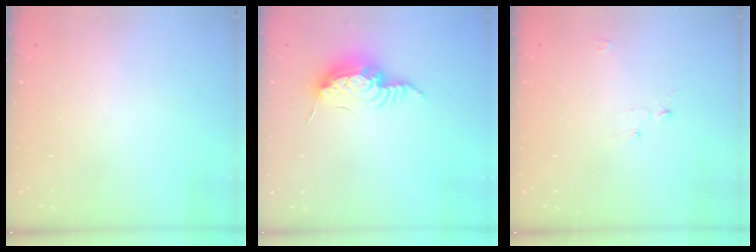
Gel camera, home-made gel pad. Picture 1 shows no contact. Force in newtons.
{"total": 15.0, "press": 14.9, "slide": 0.9}
{"total": 2.4, "press": 2.4, "slide": 0.3}